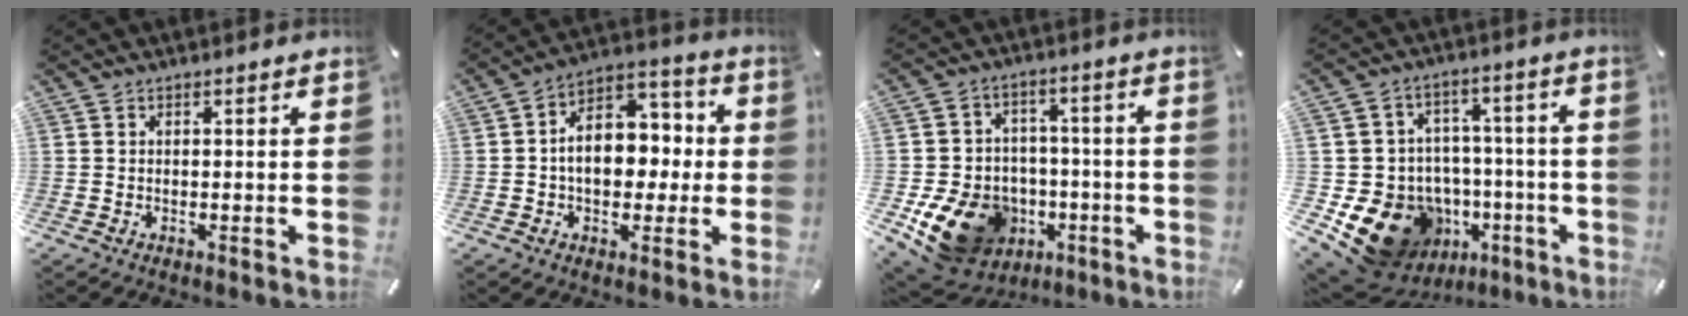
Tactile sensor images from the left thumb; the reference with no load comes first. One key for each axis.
{"total": 11.9, "fx": -0.9, "fy": 8.8, "fz": 8.0, "tx": -0.121, "ty": 0.002, "tz": -0.017}
{"total": 16.2, "fx": -5.7, "fy": 13.2, "fz": 7.5, "tx": -0.134, "ty": 0.027, "tz": -0.081}
{"total": 16.6, "fx": -7.3, "fy": 13.2, "fz": 6.9, "tx": -0.120, "ty": 0.041, "tz": -0.099}